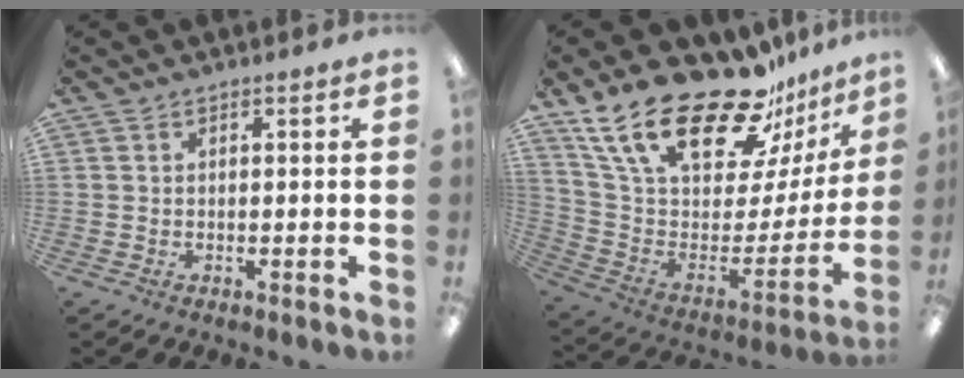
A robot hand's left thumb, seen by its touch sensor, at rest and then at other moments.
{"total": 27.0, "force": [20.5, 9.2, 15.0], "torque": [-0.275, -0.140, 0.364]}